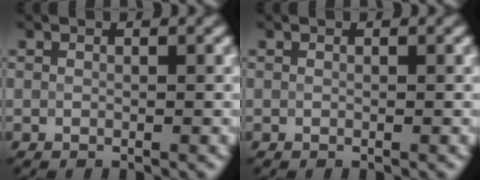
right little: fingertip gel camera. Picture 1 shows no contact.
{"total": 0.0}